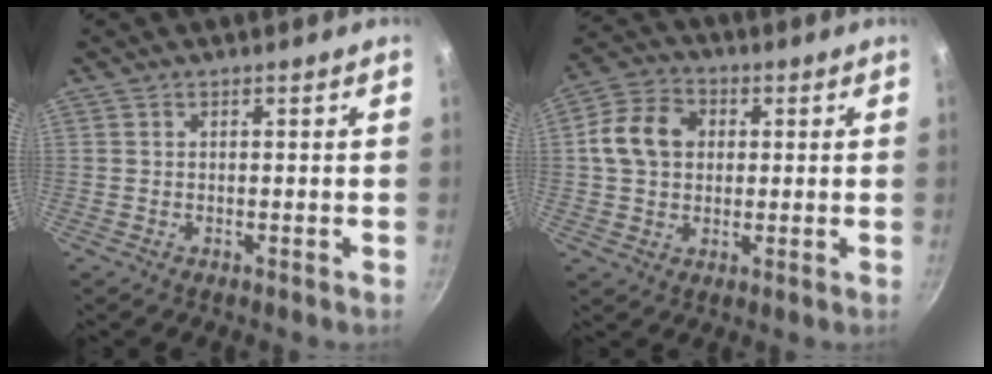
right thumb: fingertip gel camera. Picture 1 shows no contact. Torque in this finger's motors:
{"motor_torque": [-0.21, 0.35, 0.28, -0.15, 0.13]}